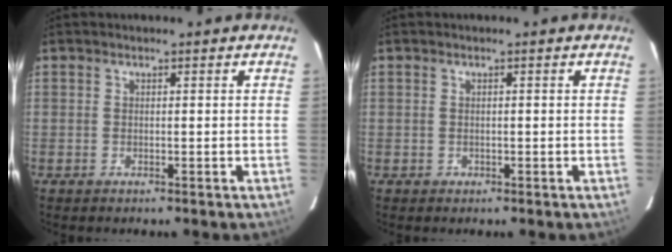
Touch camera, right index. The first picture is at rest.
{"total": 0.6, "force": [-0.1, 0.6, 0.0], "torque": [0.001, 0.004, -0.002]}